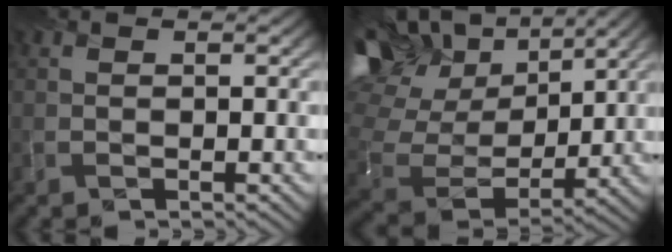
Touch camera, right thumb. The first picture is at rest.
{"total": 16.2, "force": [8.9, 9.7, 9.5], "torque": [-0.241, 0.033, 0.160]}